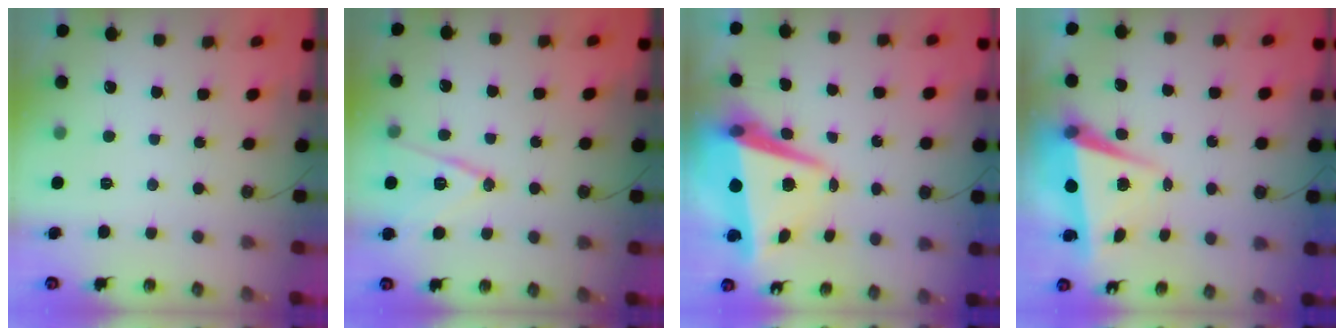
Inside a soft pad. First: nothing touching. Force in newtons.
{"total": 12.3, "press": 11.9, "slide": 3.2}
{"total": 10.6, "press": 10.4, "slide": 2.0}
{"total": 5.2, "press": 5.1, "slide": 1.3}